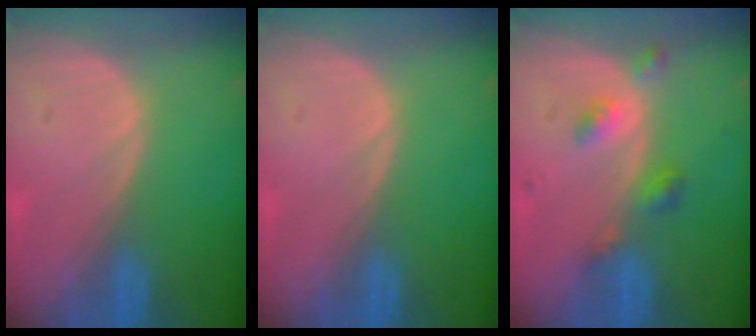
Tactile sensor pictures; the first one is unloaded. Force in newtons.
{"total": 0.0}
{"total": 4.4, "press": 3.9, "slide": 2.0}